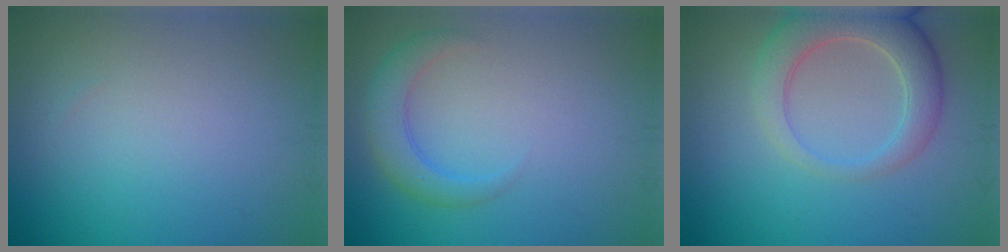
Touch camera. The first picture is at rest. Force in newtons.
{"total": 3.0, "press": 3.0, "slide": 0.1}
{"total": 5.4, "press": 5.3, "slide": 0.7}